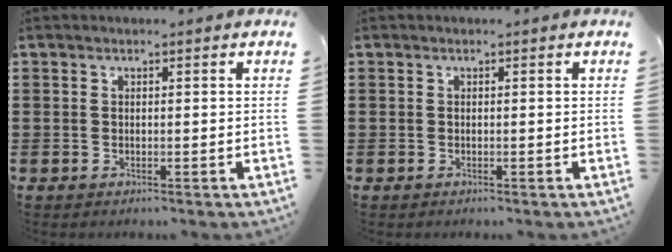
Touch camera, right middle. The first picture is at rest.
{"total": 0.0}